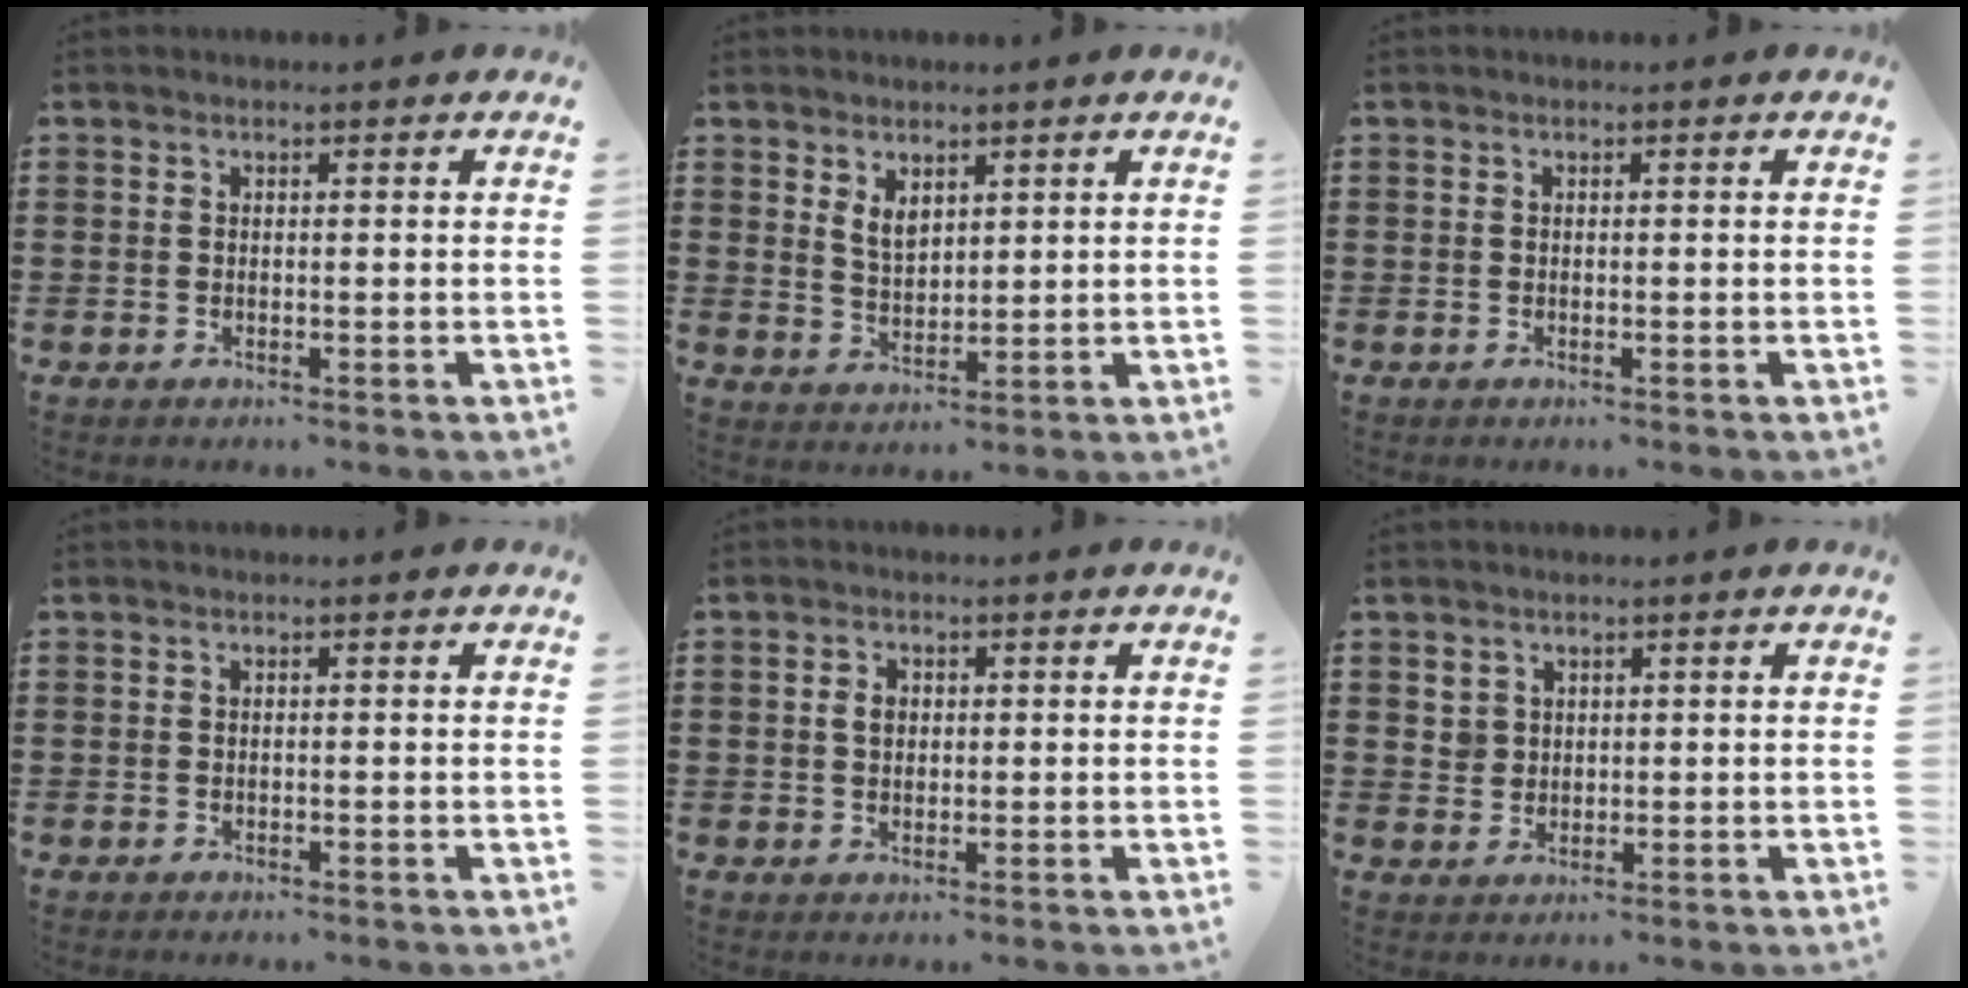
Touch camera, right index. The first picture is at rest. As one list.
[{"total": 3.4, "force": [2.0, 1.9, 1.9], "torque": [-0.034, 0.003, 0.035]}, {"total": 0.0}, {"total": 0.0}, {"total": 2.0, "force": [0.3, 1.5, 1.3], "torque": [-0.028, 0.009, 0.004]}, {"total": 2.3, "force": [1.2, 1.9, 0.2], "torque": [-0.012, 0.009, 0.022]}]